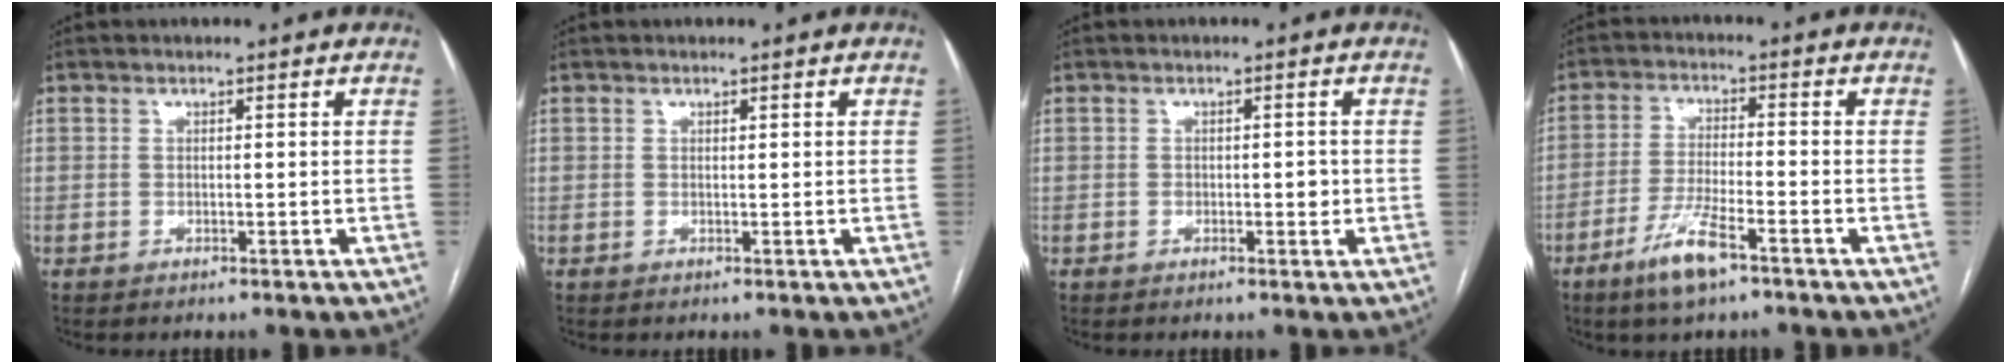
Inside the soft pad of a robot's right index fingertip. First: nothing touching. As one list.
[{"total": 0.0}, {"total": 2.0, "force": [-0.3, 1.2, 1.6], "torque": [-0.022, 0.001, -0.002]}, {"total": 7.3, "force": [-4.6, 1.1, 5.5], "torque": [-0.115, -0.010, -0.085]}]